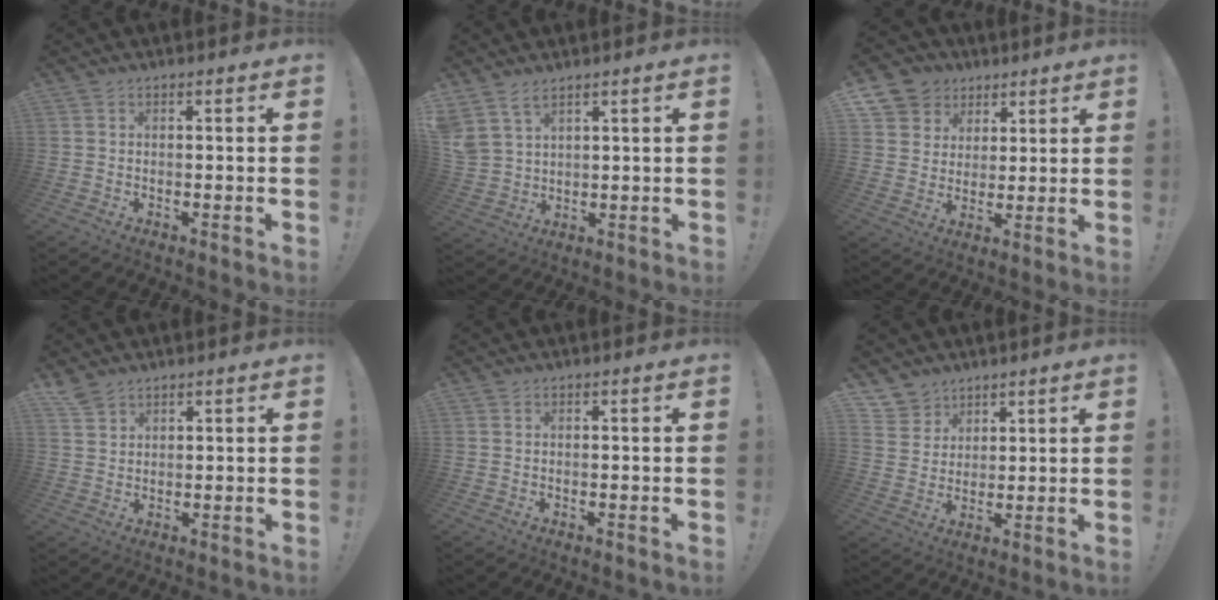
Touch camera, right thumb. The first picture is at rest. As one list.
[{"total": 6.0, "force": [4.7, 2.8, 2.4], "torque": [-0.057, -0.017, 0.095]}, {"total": 9.1, "force": [4.3, 7.8, 1.9], "torque": [-0.025, -0.030, 0.088]}, {"total": 3.6, "force": [3.1, 1.4, 1.4], "torque": [-0.020, -0.020, 0.057]}, {"total": 0.0}, {"total": 5.8, "force": [4.0, 4.3, 0.1], "torque": [-0.008, -0.034, 0.079]}]